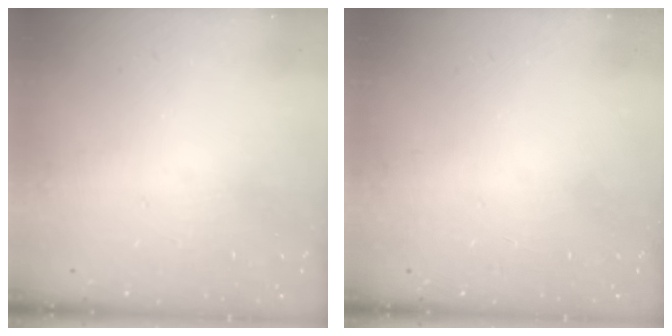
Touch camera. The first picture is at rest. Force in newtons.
{"total": 0.0}